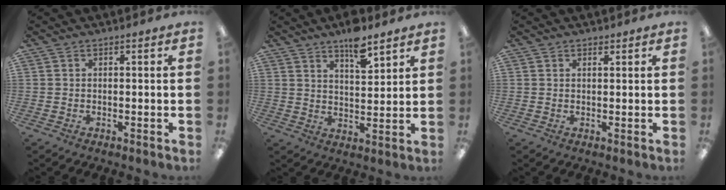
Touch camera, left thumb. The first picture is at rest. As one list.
[{"total": 8.3, "force": [6.3, 2.7, 4.6], "torque": [-0.066, -0.038, 0.106]}, {"total": 0.9, "force": [0.8, 0.4, 0.2], "torque": [0.004, -0.004, 0.014]}]